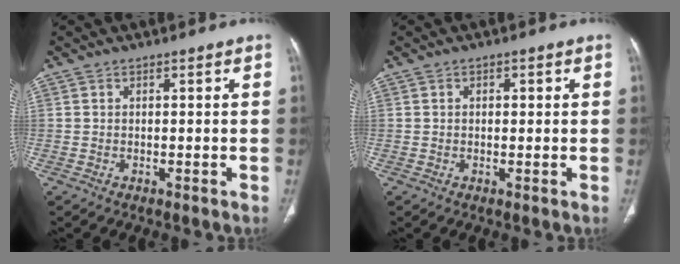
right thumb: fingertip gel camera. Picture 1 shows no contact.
{"total": 1.5, "force": [0.4, 0.9, 1.2], "torque": [-0.015, 0.003, 0.005]}